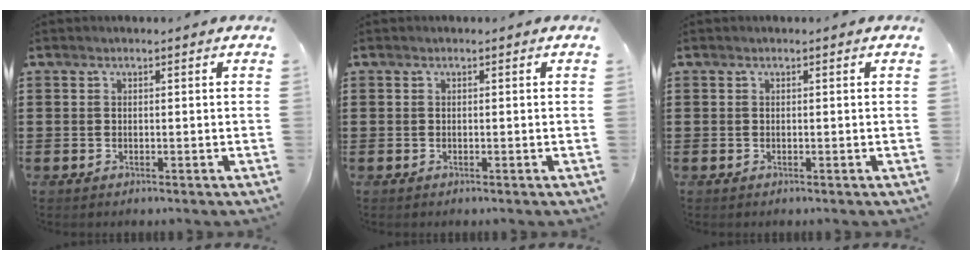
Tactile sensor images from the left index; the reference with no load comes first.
{"total": 0.0}
{"total": 0.0}